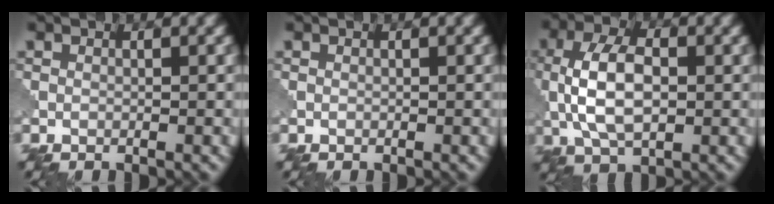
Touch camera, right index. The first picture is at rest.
{"total": 0.0}
{"total": 6.6, "force": [-0.1, 3.5, 5.6], "torque": [-0.120, 0.006, -0.007]}